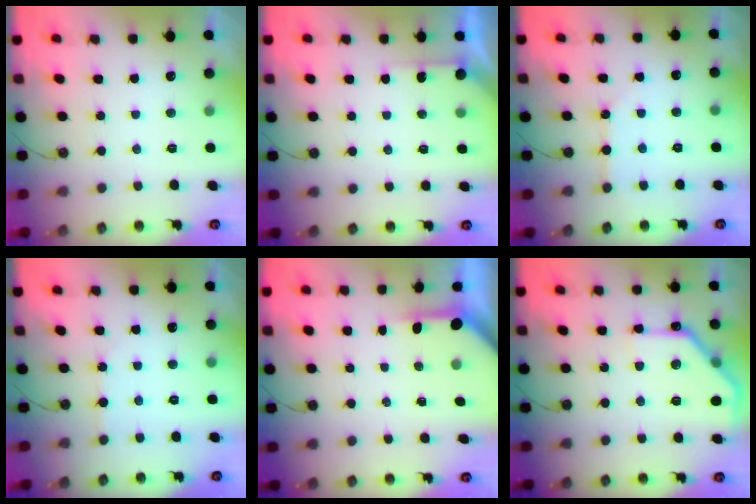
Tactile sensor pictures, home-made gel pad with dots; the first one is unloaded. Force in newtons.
{"total": 3.3, "press": 3.3, "slide": 0.5}
{"total": 2.0, "press": 2.0, "slide": 0.1}
{"total": 2.1, "press": 2.0, "slide": 0.4}
{"total": 3.3, "press": 3.3, "slide": 0.4}
{"total": 13.9, "press": 13.8, "slide": 0.7}